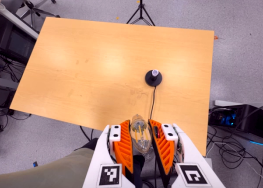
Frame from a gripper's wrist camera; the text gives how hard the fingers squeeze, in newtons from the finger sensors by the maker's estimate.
{"total": 18.0, "left": 19.4, "right": 16.7}